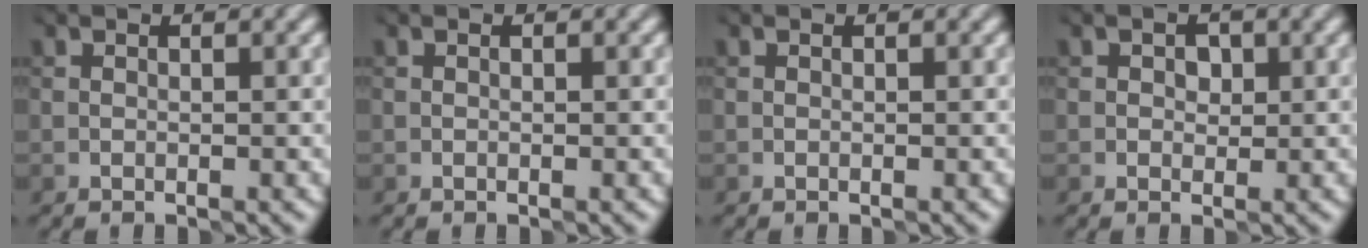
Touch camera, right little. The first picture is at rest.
{"total": 0.0}
{"total": 0.0}
{"total": 1.1, "force": [0.2, 0.8, 0.6], "torque": [-0.008, 0.001, 0.006]}